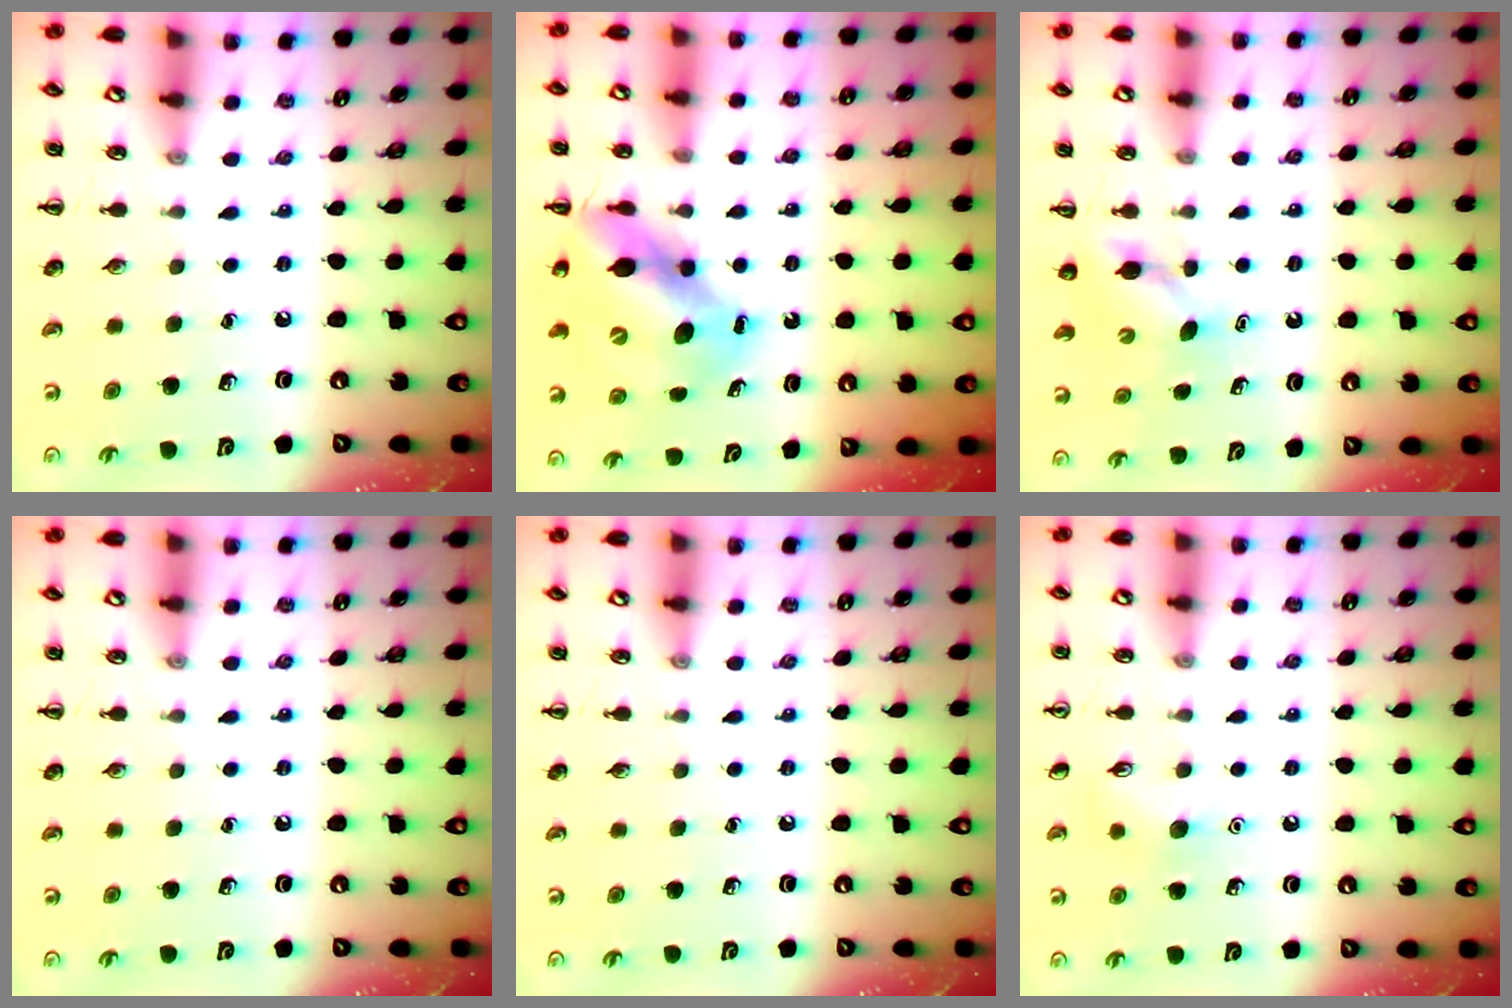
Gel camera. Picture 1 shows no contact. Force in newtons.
{"total": 11.6, "press": 11.2, "slide": 3.1}
{"total": 4.0, "press": 3.9, "slide": 1.1}
{"total": 0.0}
{"total": 0.0}
{"total": 6.8, "press": 6.7, "slide": 1.3}